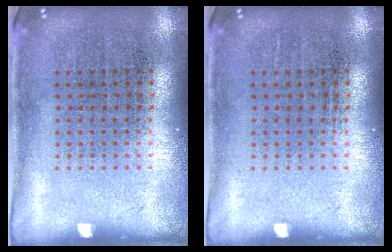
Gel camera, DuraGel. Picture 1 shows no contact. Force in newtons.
{"total": 0.0}